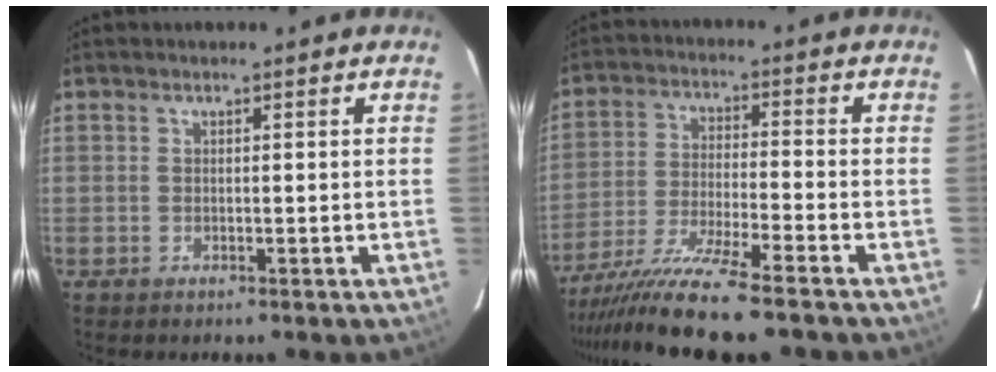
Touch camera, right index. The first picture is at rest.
{"total": 12.3, "force": [-10.2, -0.9, 6.8], "torque": [-0.118, -0.027, -0.177]}